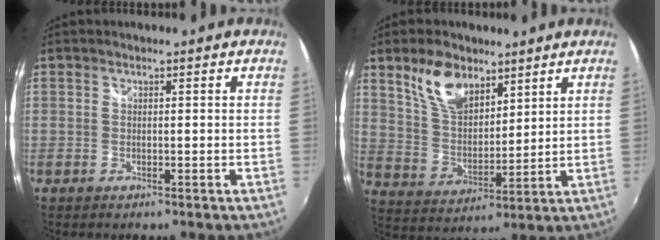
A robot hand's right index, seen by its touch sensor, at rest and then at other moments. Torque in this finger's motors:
{"motor_torque": [0.32, 0.27, 0.22, 0.09]}